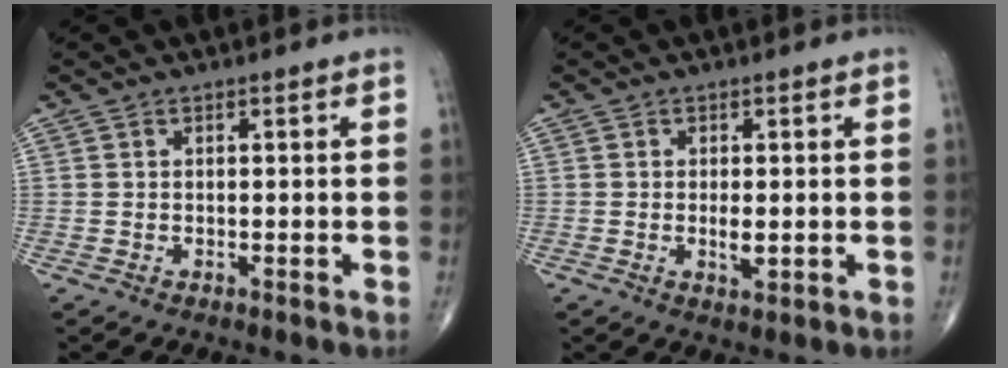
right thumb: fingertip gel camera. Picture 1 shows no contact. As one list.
[{"total": 2.4, "force": [-0.3, 1.0, 2.2], "torque": [-0.039, -0.005, -0.005]}]